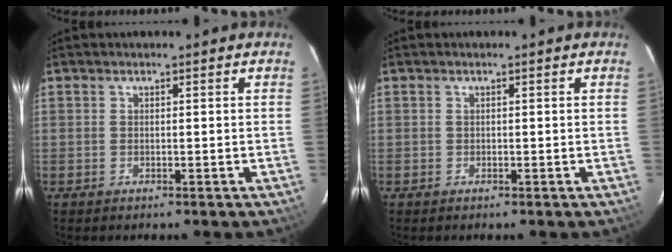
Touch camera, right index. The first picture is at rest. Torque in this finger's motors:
{"motor_torque": [-0.19, 0.00, -0.06, 0.00]}